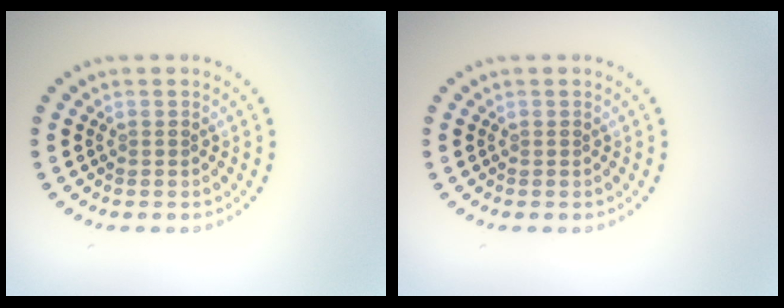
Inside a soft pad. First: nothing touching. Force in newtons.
{"total": 0.0}